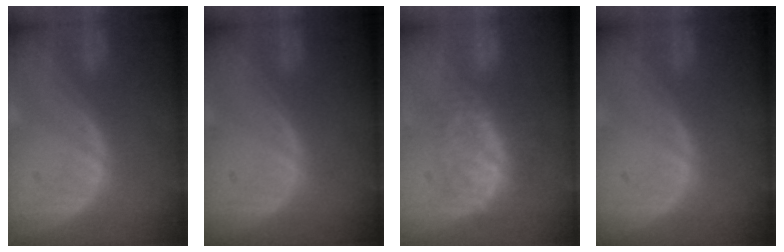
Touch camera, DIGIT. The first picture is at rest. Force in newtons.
{"total": 0.0}
{"total": 8.6, "press": 7.4, "slide": 4.3}
{"total": 0.0}